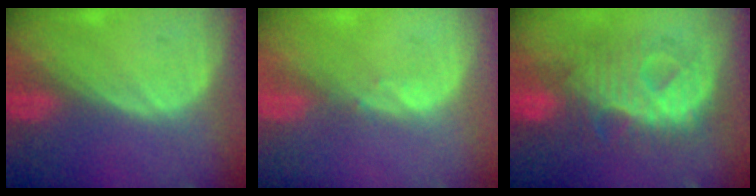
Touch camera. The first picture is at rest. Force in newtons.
{"total": 0.7, "press": 0.7, "slide": 0.2}
{"total": 9.3, "press": 9.3, "slide": 0.3}